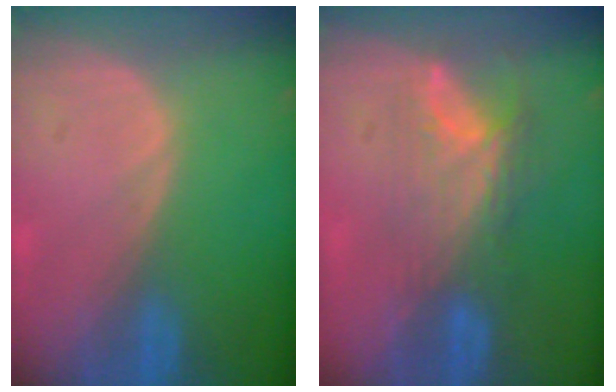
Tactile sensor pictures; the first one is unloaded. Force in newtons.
{"total": 8.0, "press": 6.6, "slide": 4.5}